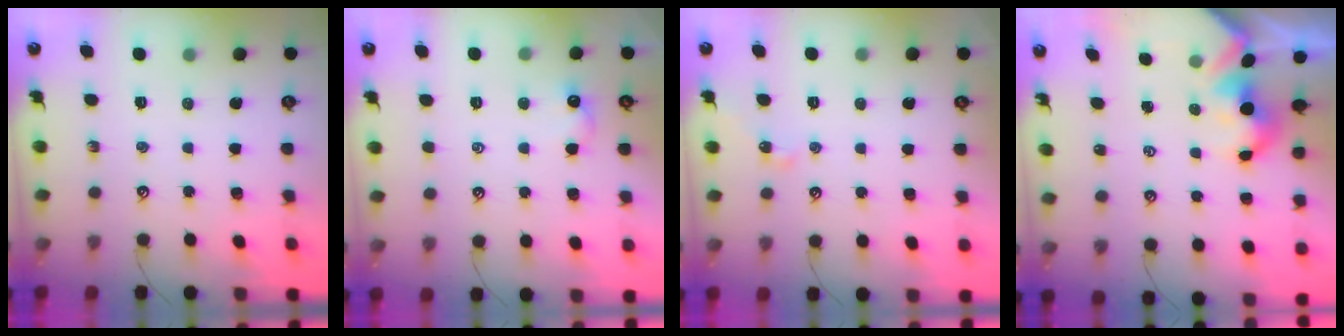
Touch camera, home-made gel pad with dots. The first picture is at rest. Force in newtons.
{"total": 0.8, "press": 0.6, "slide": 0.5}
{"total": 2.0, "press": 2.0, "slide": 0.4}
{"total": 2.4, "press": 2.4, "slide": 0.1}